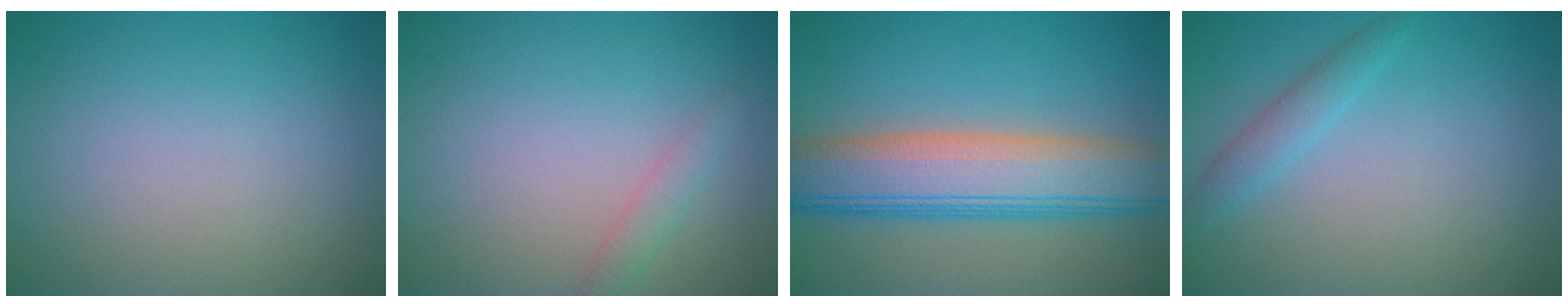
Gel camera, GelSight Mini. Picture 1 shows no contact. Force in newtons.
{"total": 1.3, "press": 1.3, "slide": 0.1}
{"total": 8.8, "press": 8.8, "slide": 0.3}
{"total": 1.8, "press": 1.8, "slide": 0.1}